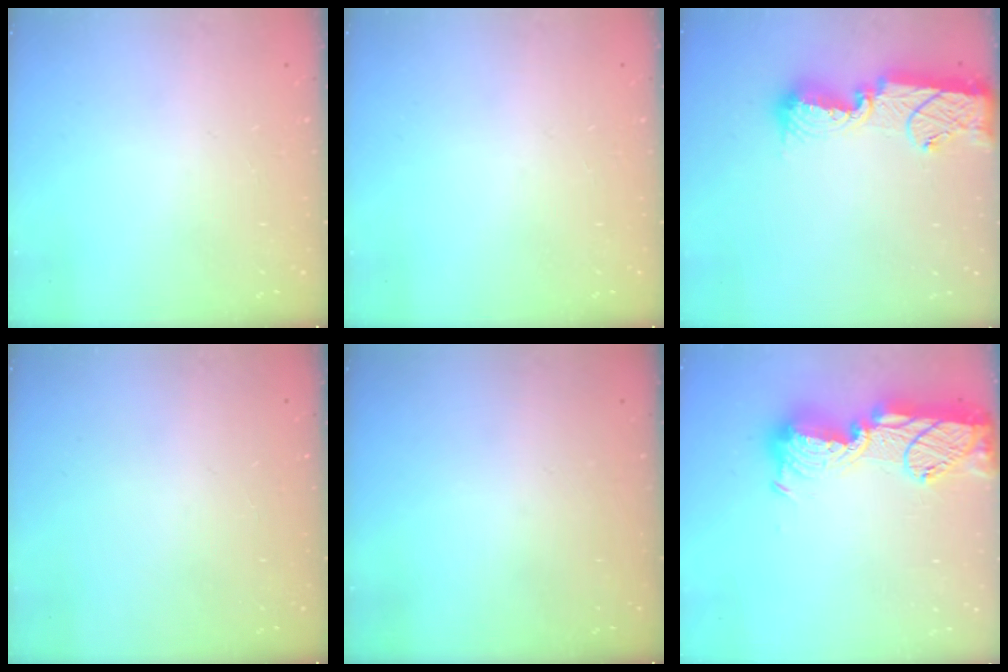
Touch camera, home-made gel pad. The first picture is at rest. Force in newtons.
{"total": 0.0}
{"total": 13.4, "press": 13.2, "slide": 2.3}
{"total": 0.0}
{"total": 0.0}
{"total": 19.3, "press": 19.2, "slide": 1.1}